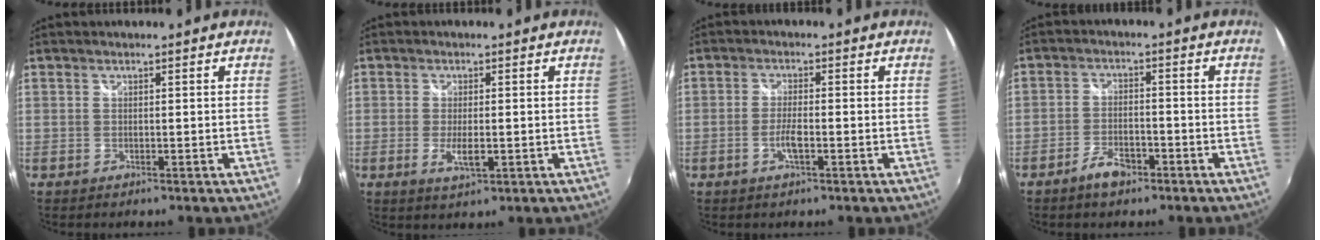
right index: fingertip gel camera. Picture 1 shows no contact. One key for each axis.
{"total": 3.9, "fx": -1.0, "fy": 1.3, "fz": 3.5, "tx": -0.069, "ty": -0.012, "tz": -0.015}
{"total": 3.3, "fx": -1.4, "fy": 0.7, "fz": 3.0, "tx": -0.064, "ty": -0.003, "tz": -0.026}
{"total": 5.2, "fx": -3.6, "fy": 2.3, "fz": 2.9, "tx": -0.070, "ty": -0.002, "tz": -0.062}